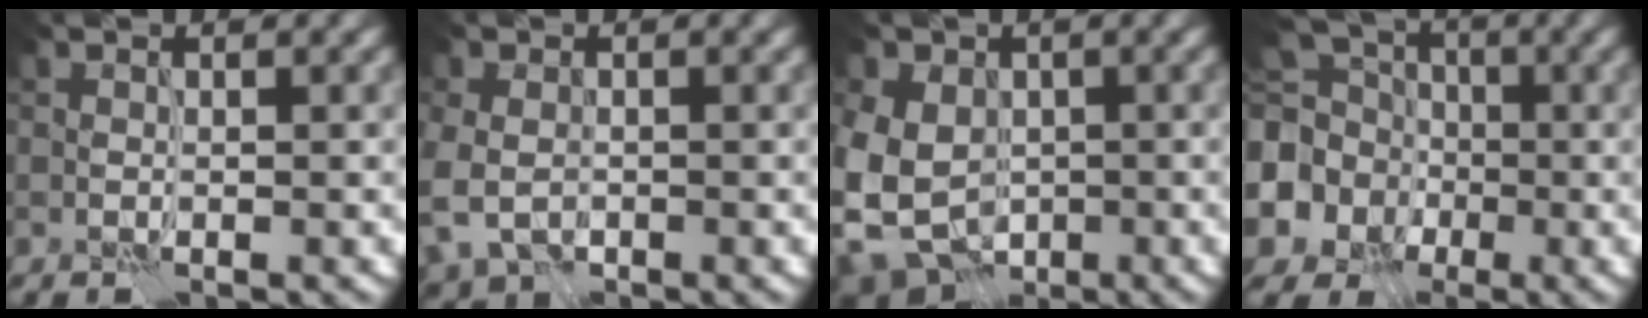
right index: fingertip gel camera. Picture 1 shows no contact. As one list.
[{"total": 5.0, "force": [-1.0, 3.8, 3.1], "torque": [-0.089, -0.015, -0.014]}, {"total": 10.0, "force": [-1.2, 8.0, 5.9], "torque": [-0.118, -0.013, -0.037]}, {"total": 9.0, "force": [-0.5, 8.1, 4.0], "torque": [-0.107, -0.018, -0.037]}]